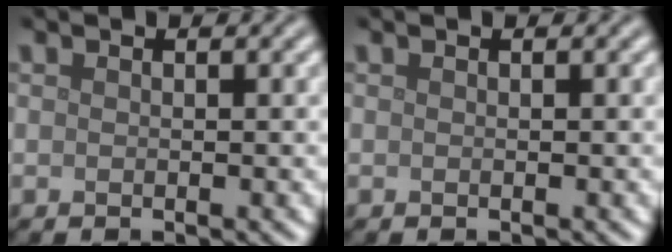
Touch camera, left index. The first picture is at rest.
{"total": 0.0}